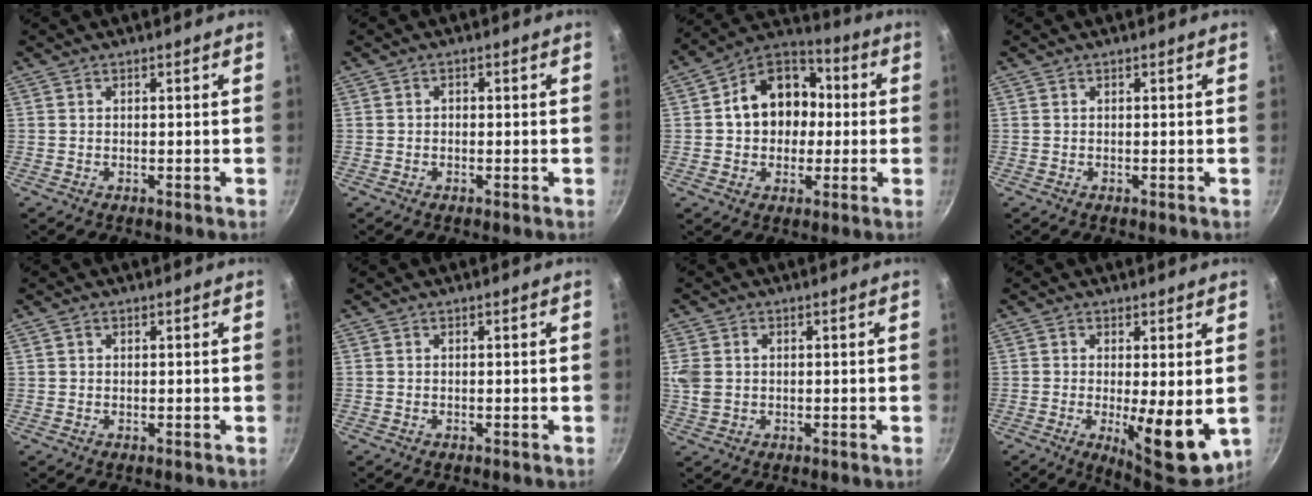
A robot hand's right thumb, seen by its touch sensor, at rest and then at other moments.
{"total": 0.8, "force": [-0.3, 0.6, 0.3], "torque": [-0.006, 0.004, -0.004]}
{"total": 14.7, "force": [0.8, 11.8, 8.8], "torque": [-0.097, 0.034, -0.001]}
{"total": 0.0}
{"total": 0.9, "force": [0.4, 0.7, 0.4], "torque": [-0.007, 0.003, 0.007]}
{"total": 0.0}
{"total": 5.0, "force": [0.6, 3.9, 3.0], "torque": [-0.062, 0.002, 0.013]}
{"total": 10.9, "force": [-1.1, 3.5, 10.3], "torque": [-0.128, -0.015, -0.004]}